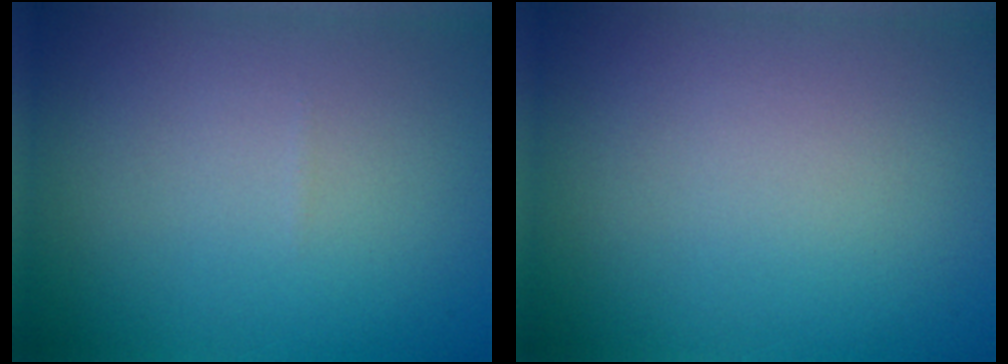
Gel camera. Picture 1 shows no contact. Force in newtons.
{"total": 0.0}